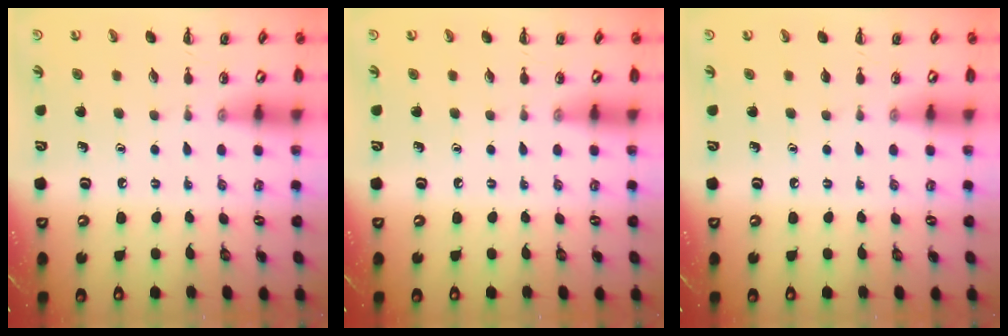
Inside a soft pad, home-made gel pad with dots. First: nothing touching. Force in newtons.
{"total": 0.0}
{"total": 0.0}